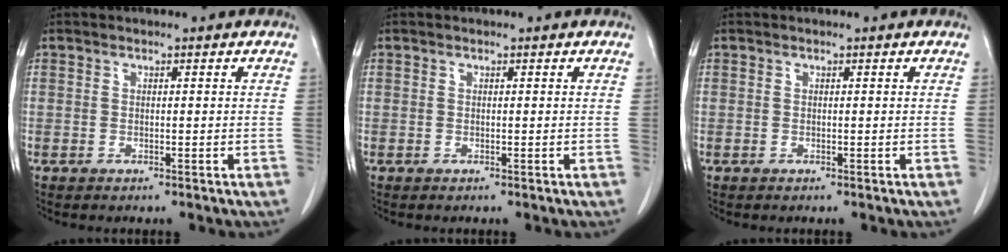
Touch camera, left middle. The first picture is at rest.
{"total": 0.0}
{"total": 0.0}